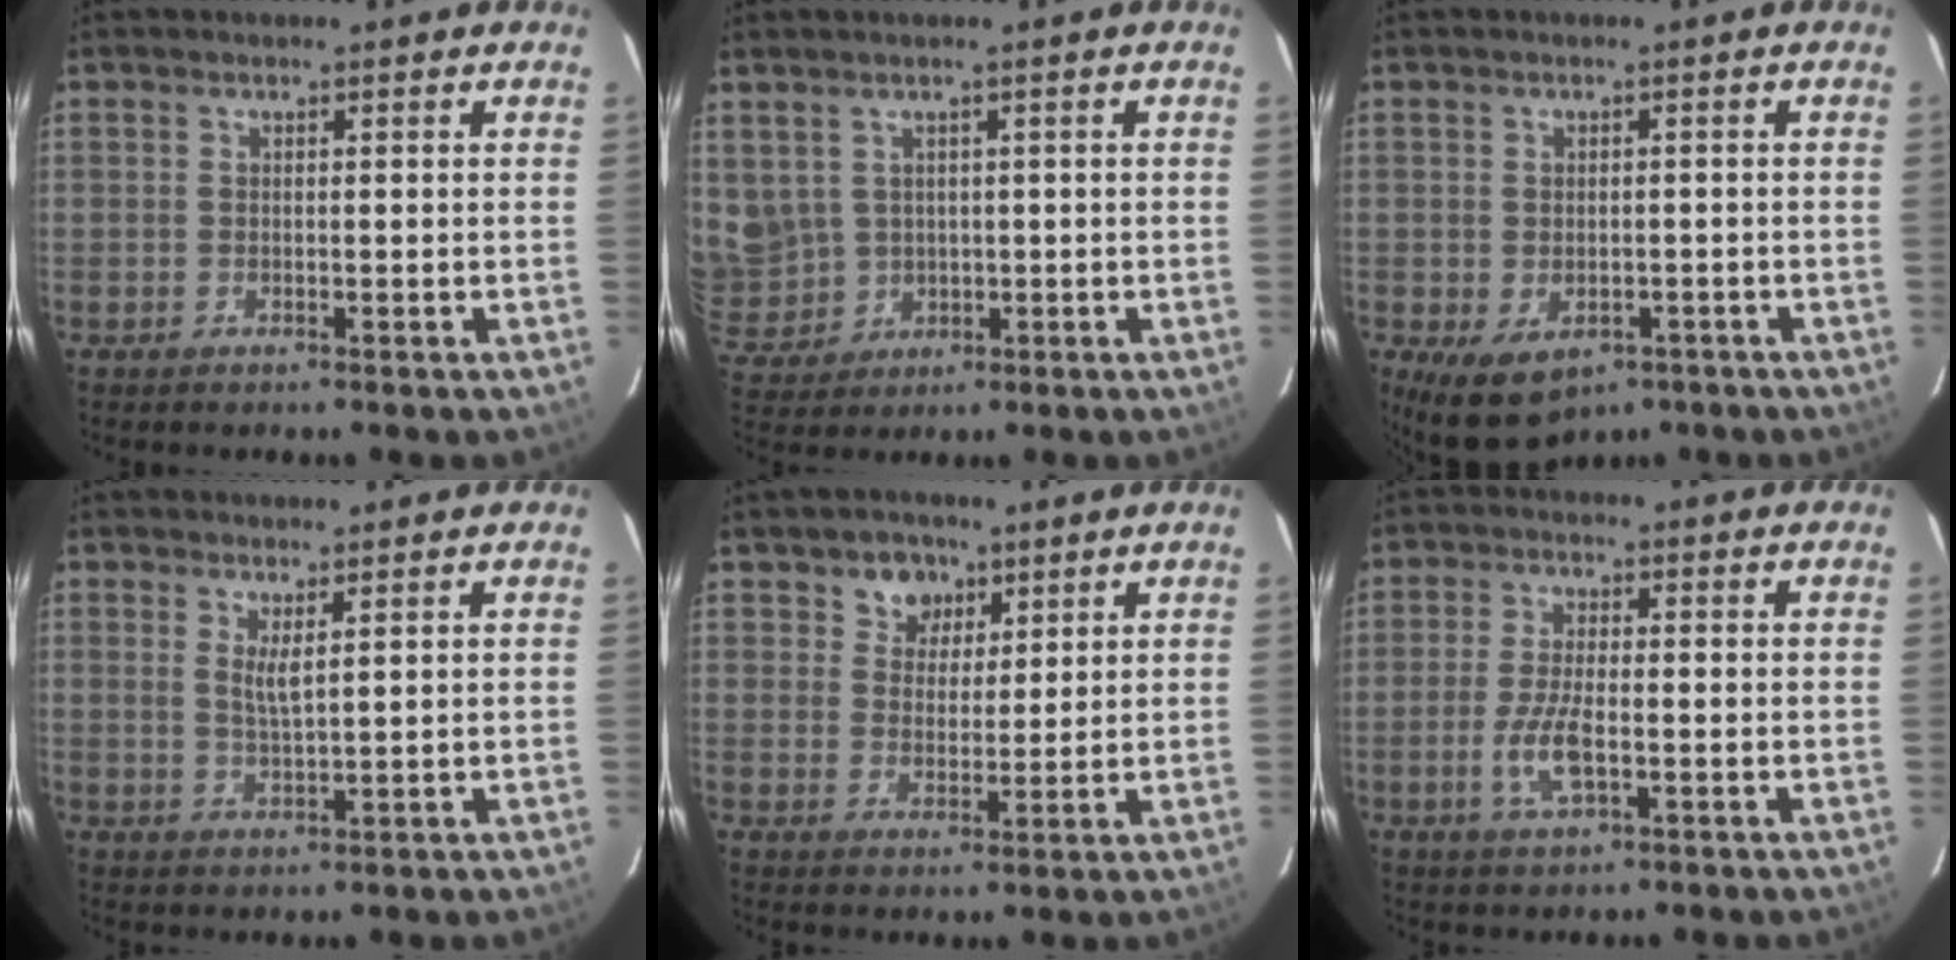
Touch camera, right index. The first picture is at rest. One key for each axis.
{"total": 9.5, "fx": 1.7, "fy": 8.7, "fz": 3.4, "tx": -0.095, "ty": 0.008, "tz": 0.066}
{"total": 8.8, "fx": -4.4, "fy": 5.9, "fz": 4.8, "tx": -0.098, "ty": -0.020, "tz": -0.049}
{"total": 2.9, "fx": 1.2, "fy": 0.5, "fz": 2.6, "tx": -0.049, "ty": -0.006, "tz": 0.020}
{"total": 5.2, "fx": 2.9, "fy": 4.1, "fz": 1.0, "tx": -0.009, "ty": 0.006, "tz": 0.051}
{"total": 6.7, "fx": -2.2, "fy": 2.4, "fz": 5.9, "tx": -0.126, "ty": -0.004, "tz": -0.042}